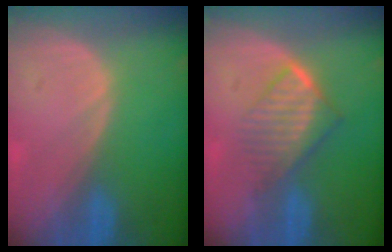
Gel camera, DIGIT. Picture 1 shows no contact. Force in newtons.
{"total": 6.6, "press": 5.9, "slide": 3.0}